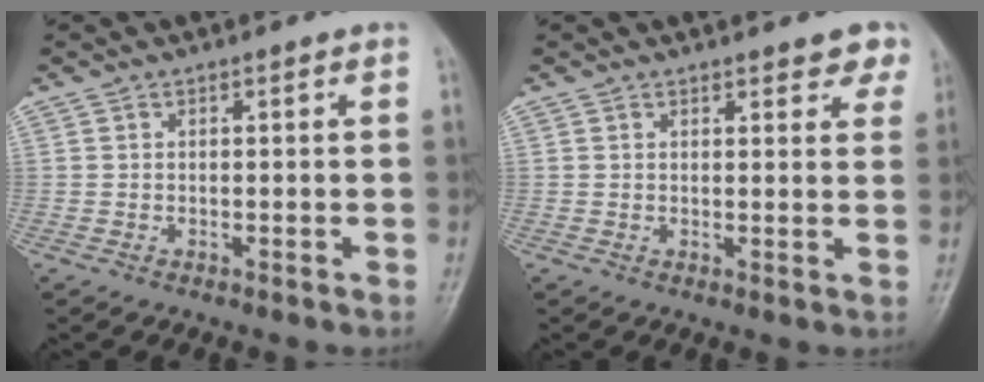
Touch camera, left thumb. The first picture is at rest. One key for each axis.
{"total": 4.6, "fx": 3.4, "fy": 1.8, "fz": 2.5, "tx": 0.000, "ty": -0.011, "tz": 0.036}